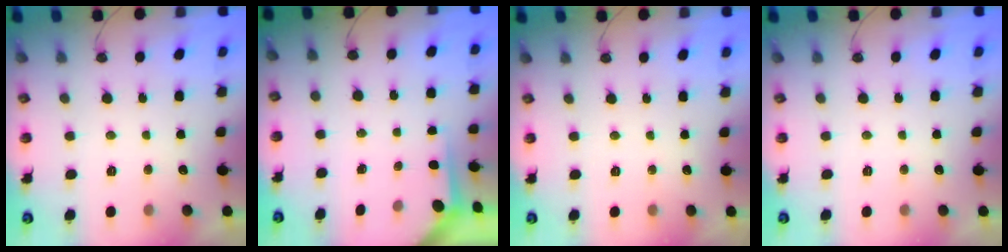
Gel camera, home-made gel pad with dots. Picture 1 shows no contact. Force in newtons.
{"total": 3.5, "press": 3.5, "slide": 0.2}
{"total": 0.0}
{"total": 0.0}